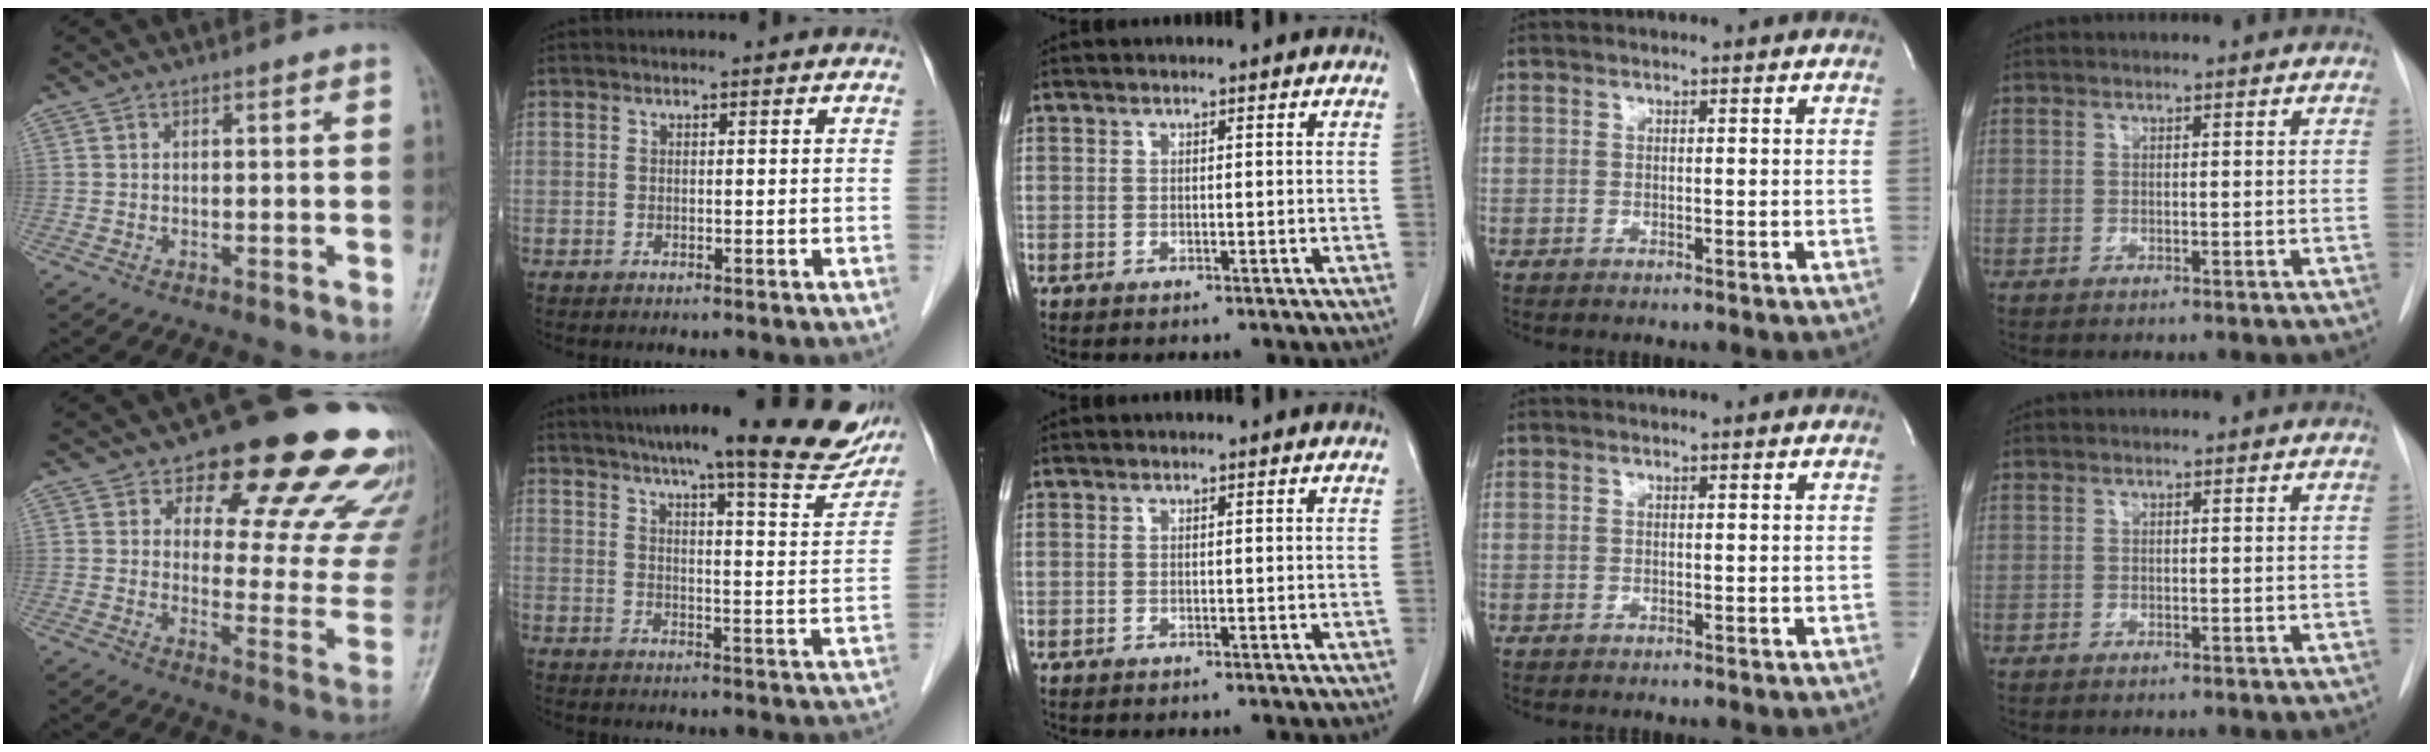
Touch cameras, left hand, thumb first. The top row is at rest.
{"thumb": {"total": 22.9, "force": [16.6, 9.2, 12.9], "torque": [-0.108, -0.090, 0.199]}, "index": {"total": 22.7, "force": [19.2, 2.6, 11.8], "torque": [-0.156, -0.031, 0.229]}}